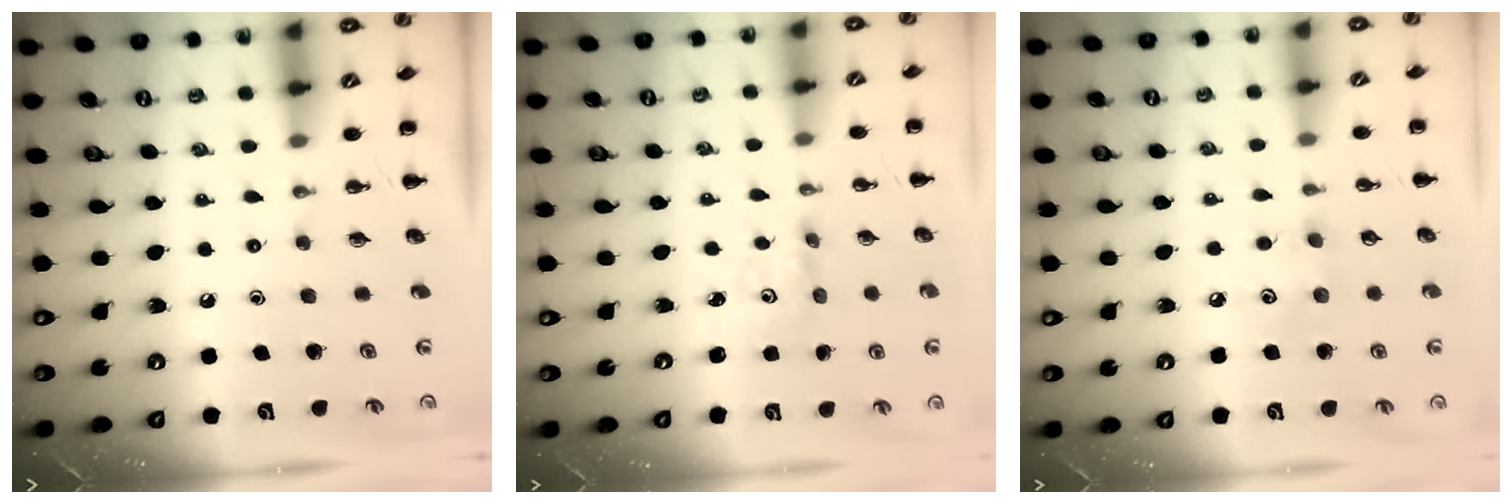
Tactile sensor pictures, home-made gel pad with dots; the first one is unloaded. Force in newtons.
{"total": 1.9, "press": 1.9, "slide": 0.5}
{"total": 4.6, "press": 4.5, "slide": 1.1}